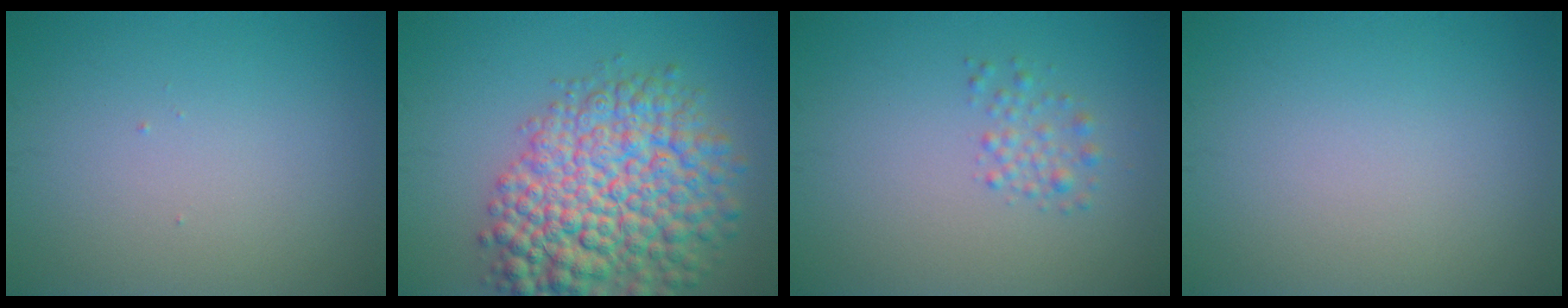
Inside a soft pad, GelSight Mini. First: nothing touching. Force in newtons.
{"total": 10.8, "press": 10.8, "slide": 0.4}
{"total": 1.5, "press": 1.5, "slide": 0.1}
{"total": 0.0}